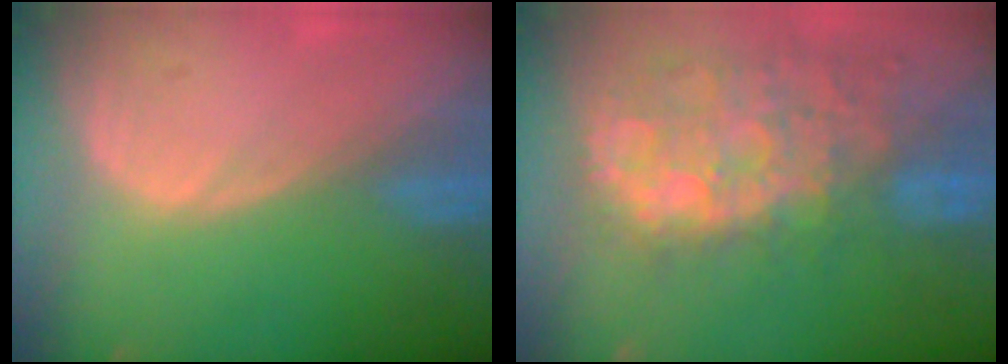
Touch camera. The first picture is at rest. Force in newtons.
{"total": 12.2, "press": 11.1, "slide": 5.1}